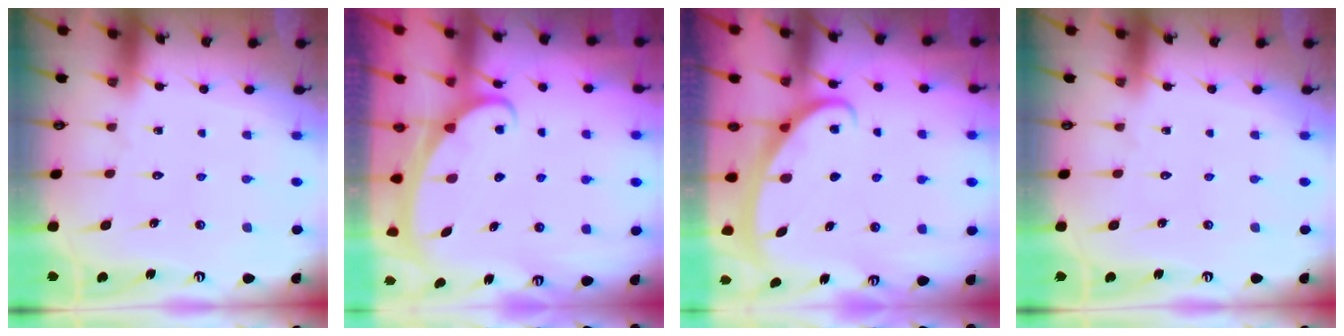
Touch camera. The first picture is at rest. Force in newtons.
{"total": 2.4, "press": 2.4, "slide": 0.3}
{"total": 2.6, "press": 2.6, "slide": 0.4}
{"total": 0.0}